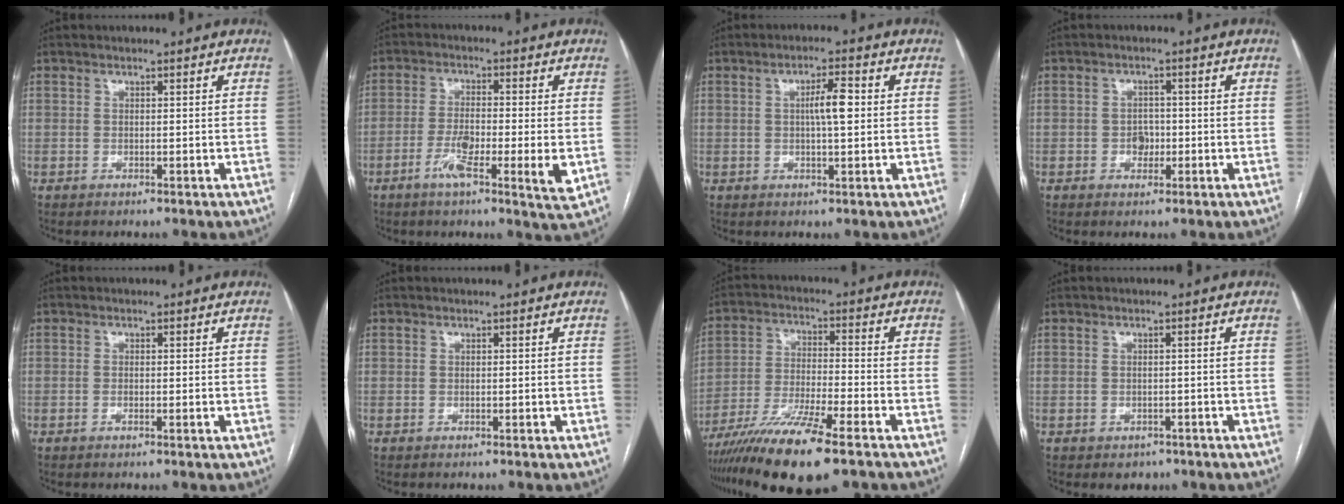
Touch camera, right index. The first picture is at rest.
{"total": 8.7, "force": [-2.8, 0.9, 8.1], "torque": [-0.132, -0.010, -0.051]}
{"total": 4.5, "force": [0.5, 0.7, 4.4], "torque": [-0.076, 0.007, 0.007]}
{"total": 2.5, "force": [-0.6, 1.9, 1.4], "torque": [-0.014, 0.007, -0.007]}
{"total": 1.0, "force": [-0.4, 0.1, 1.0], "torque": [-0.017, -0.001, -0.005]}
{"total": 0.0}
{"total": 14.1, "force": [-9.7, 1.1, 10.2], "torque": [-0.199, -0.037, -0.173]}
{"total": 2.2, "force": [-1.3, 1.6, 0.6], "torque": [-0.005, 0.004, -0.010]}